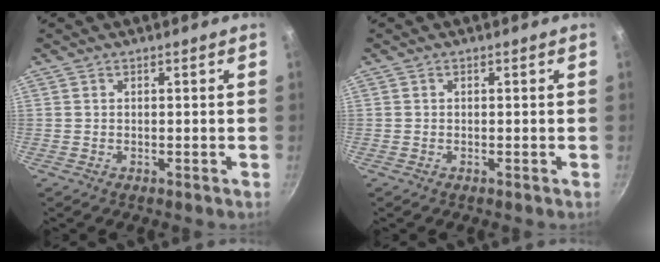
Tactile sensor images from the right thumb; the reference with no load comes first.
{"total": 0.0}